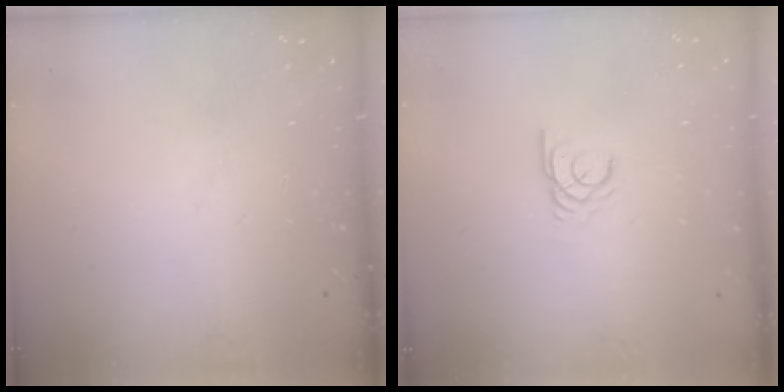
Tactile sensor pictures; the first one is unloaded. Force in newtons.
{"total": 2.1, "press": 2.1, "slide": 0.0}